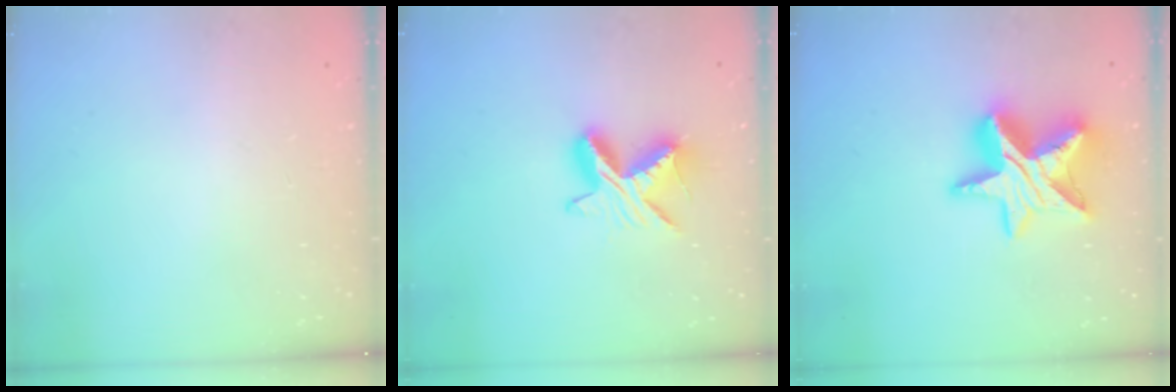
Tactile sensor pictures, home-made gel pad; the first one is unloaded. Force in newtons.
{"total": 9.0, "press": 9.0, "slide": 0.2}
{"total": 17.8, "press": 17.8, "slide": 1.1}